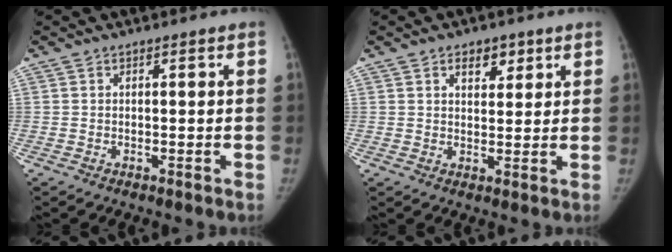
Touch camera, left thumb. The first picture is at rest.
{"total": 4.7, "force": [2.6, 2.9, 2.7], "torque": [-0.013, -0.012, 0.037]}